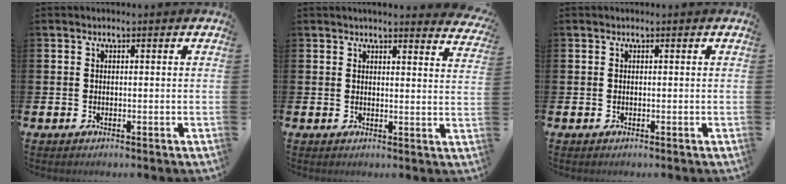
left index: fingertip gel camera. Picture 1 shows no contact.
{"total": 3.3, "force": [3.2, -0.2, 0.1], "torque": [0.003, -0.022, 0.056]}
{"total": 0.0}